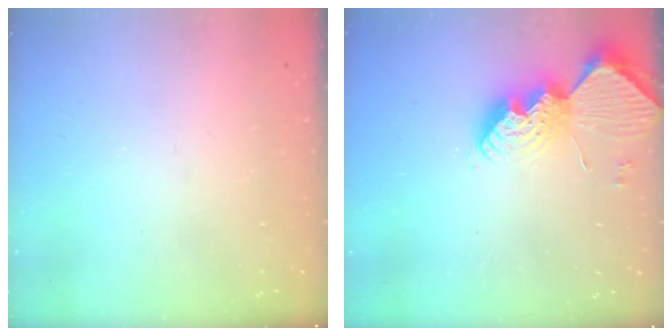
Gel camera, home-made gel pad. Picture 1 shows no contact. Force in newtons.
{"total": 13.0, "press": 12.9, "slide": 1.2}